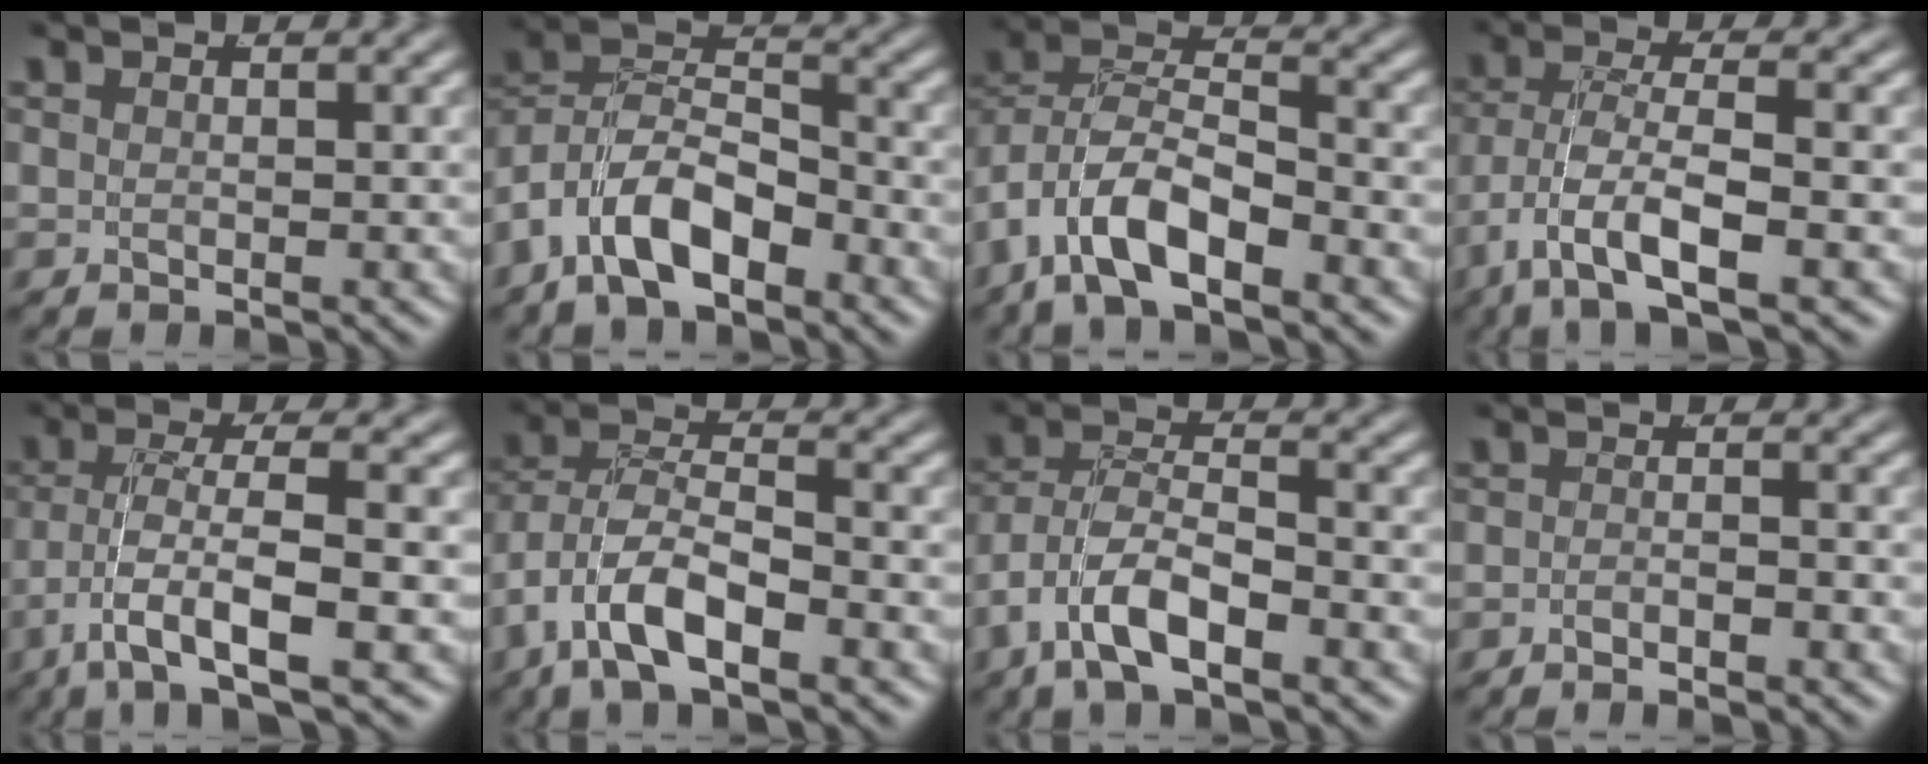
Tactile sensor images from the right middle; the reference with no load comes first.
{"total": 8.4, "force": [-1.8, 6.8, 4.7], "torque": [-0.111, -0.013, -0.036]}
{"total": 6.4, "force": [-1.7, 4.9, 3.7], "torque": [-0.098, -0.010, -0.033]}
{"total": 4.9, "force": [-1.9, 2.1, 4.0], "torque": [-0.105, -0.033, -0.013]}
{"total": 5.3, "force": [-2.6, 1.5, 4.3], "torque": [-0.102, -0.029, -0.025]}
{"total": 5.6, "force": [-1.3, 3.9, 3.8], "torque": [-0.102, -0.019, -0.018]}
{"total": 5.0, "force": [-1.3, 3.4, 3.5], "torque": [-0.093, -0.021, -0.016]}
{"total": 2.3, "force": [-2.1, 0.2, 0.9], "torque": [-0.011, 0.003, -0.041]}